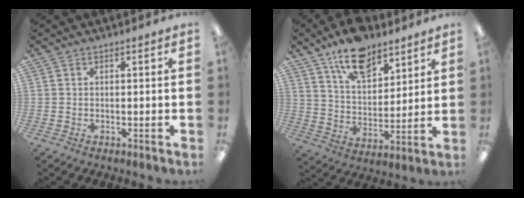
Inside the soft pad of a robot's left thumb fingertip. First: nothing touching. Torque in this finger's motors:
{"motor_torque": [0.31, 0.29, 1.25, -1.53, 0.24]}